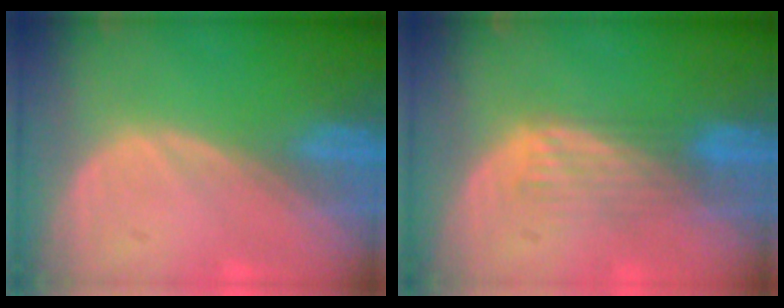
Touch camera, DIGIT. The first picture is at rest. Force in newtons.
{"total": 4.3, "press": 3.6, "slide": 2.3}